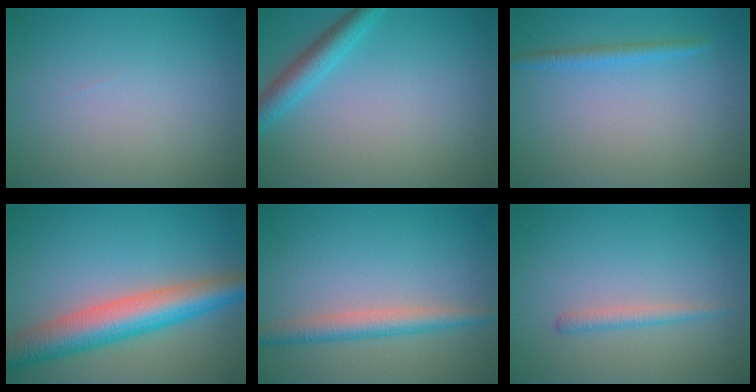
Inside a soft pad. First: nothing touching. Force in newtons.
{"total": 3.0, "press": 3.0, "slide": 0.1}
{"total": 1.5, "press": 1.5, "slide": 0.1}
{"total": 7.6, "press": 7.6, "slide": 0.2}
{"total": 2.9, "press": 2.9, "slide": 0.1}
{"total": 1.3, "press": 1.3, "slide": 0.0}